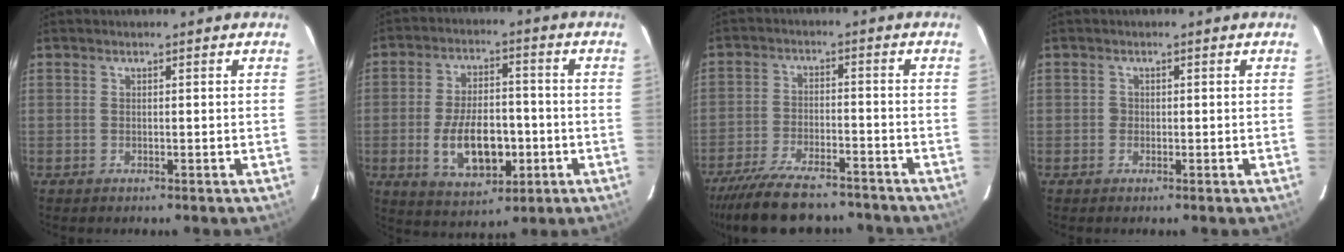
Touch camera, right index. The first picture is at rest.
{"total": 12.7, "force": [-3.2, 6.8, 10.2], "torque": [-0.201, 0.000, -0.039]}
{"total": 17.8, "force": [-15.0, 5.6, 7.8], "torque": [-0.171, -0.015, -0.231]}
{"total": 1.0, "force": [-0.2, 0.9, 0.0], "torque": [0.002, 0.001, -0.004]}